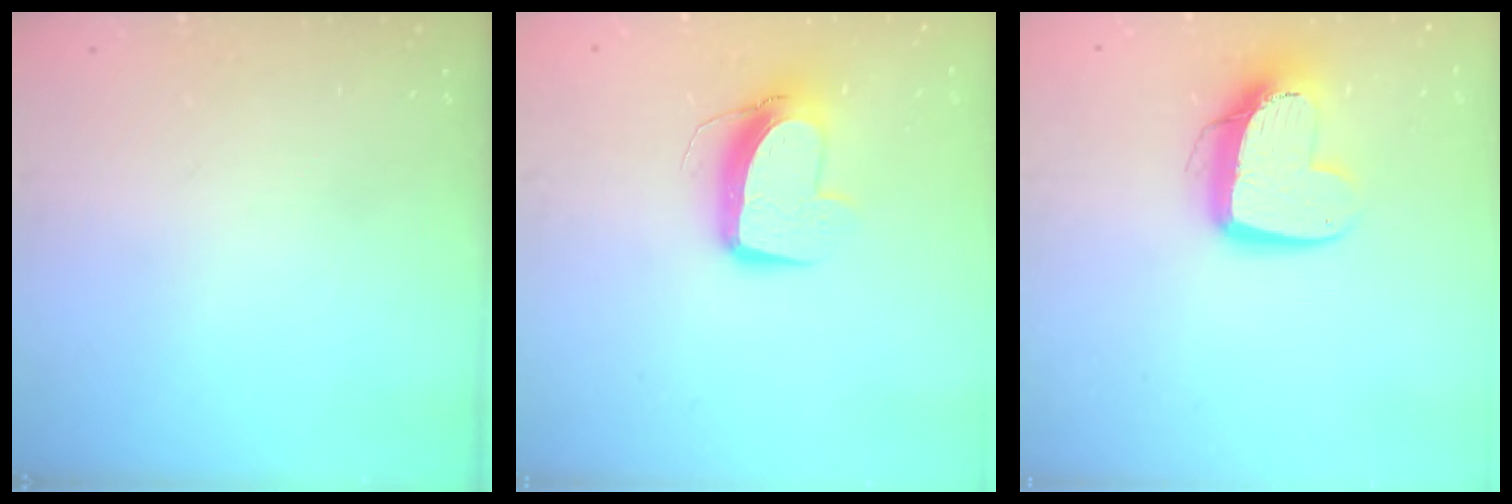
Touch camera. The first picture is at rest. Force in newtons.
{"total": 10.7, "press": 10.6, "slide": 1.1}
{"total": 12.1, "press": 12.0, "slide": 1.2}